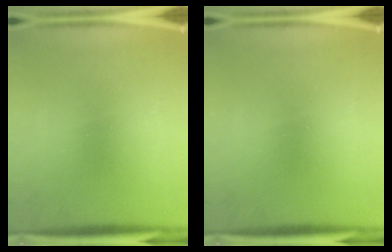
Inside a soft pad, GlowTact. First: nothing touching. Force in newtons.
{"total": 0.0}